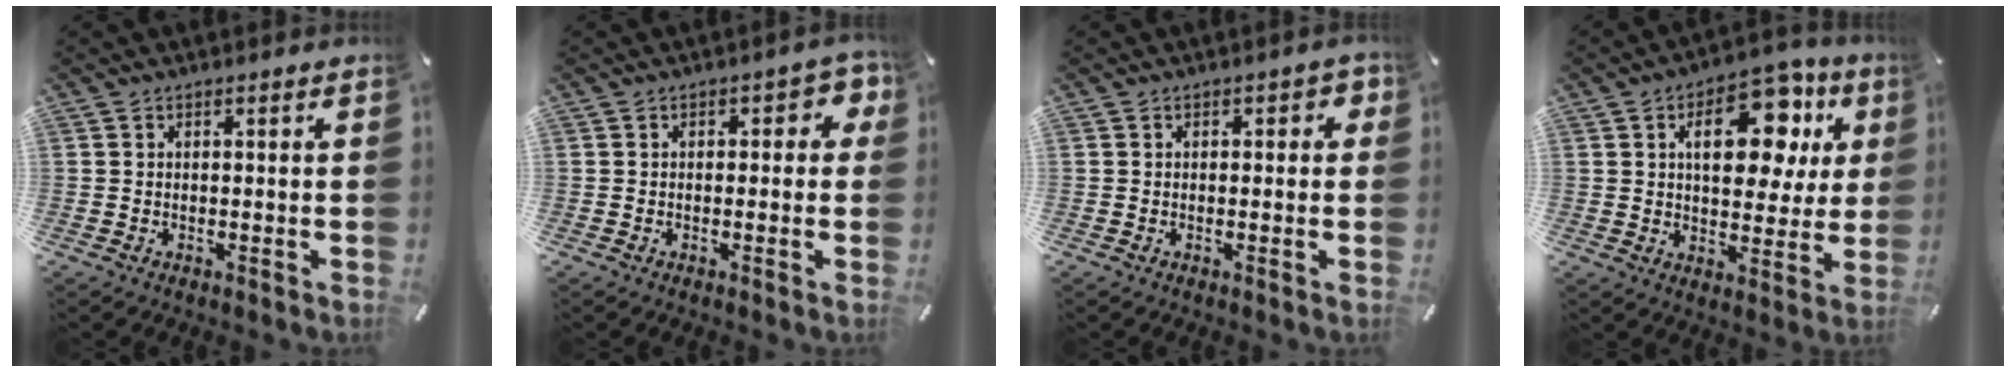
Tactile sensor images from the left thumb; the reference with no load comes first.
{"total": 3.4, "force": [0.3, 2.1, 2.7], "torque": [-0.031, 0.002, -0.002]}
{"total": 1.5, "force": [-0.2, 1.0, 1.1], "torque": [-0.012, 0.003, -0.006]}
{"total": 17.2, "force": [6.5, 9.9, 12.4], "torque": [-0.169, -0.018, 0.106]}